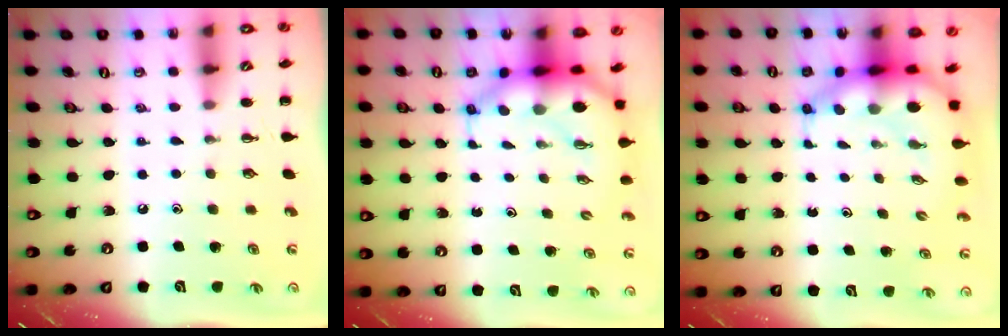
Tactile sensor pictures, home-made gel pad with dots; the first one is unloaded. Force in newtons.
{"total": 7.4, "press": 7.1, "slide": 2.3}
{"total": 8.8, "press": 8.4, "slide": 2.6}